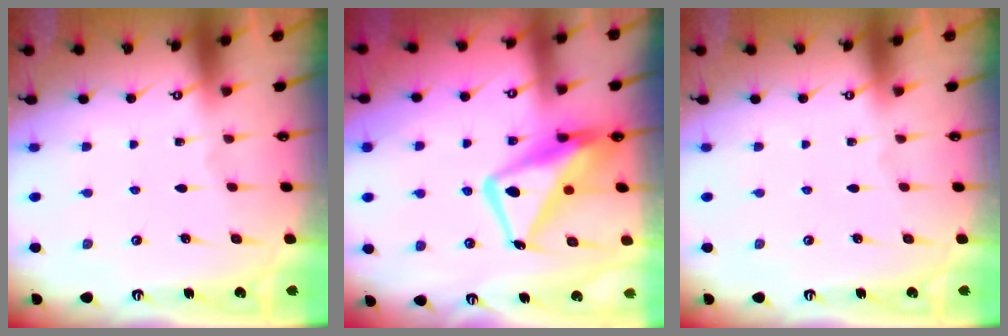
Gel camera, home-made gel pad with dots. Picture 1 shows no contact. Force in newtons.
{"total": 14.0, "press": 13.9, "slide": 1.6}
{"total": 0.0}